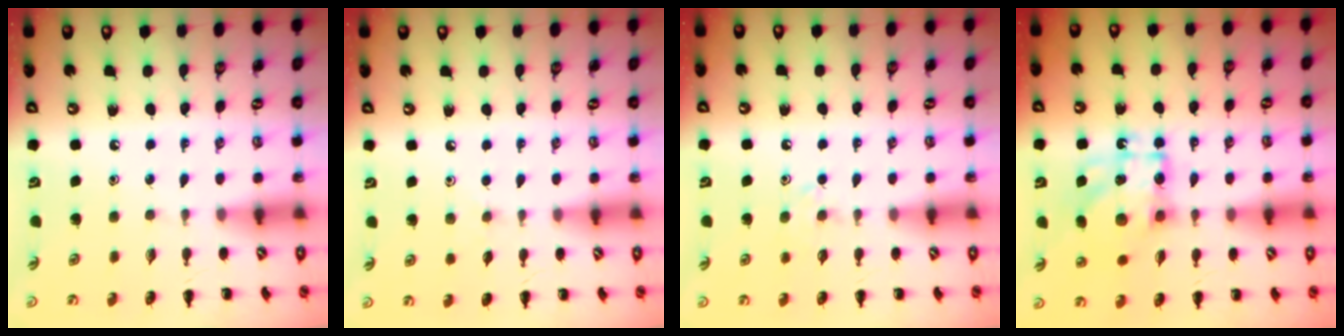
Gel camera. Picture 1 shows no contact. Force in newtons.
{"total": 4.0, "press": 3.7, "slide": 1.5}
{"total": 5.6, "press": 5.3, "slide": 1.8}
{"total": 13.3, "press": 13.2, "slide": 1.4}